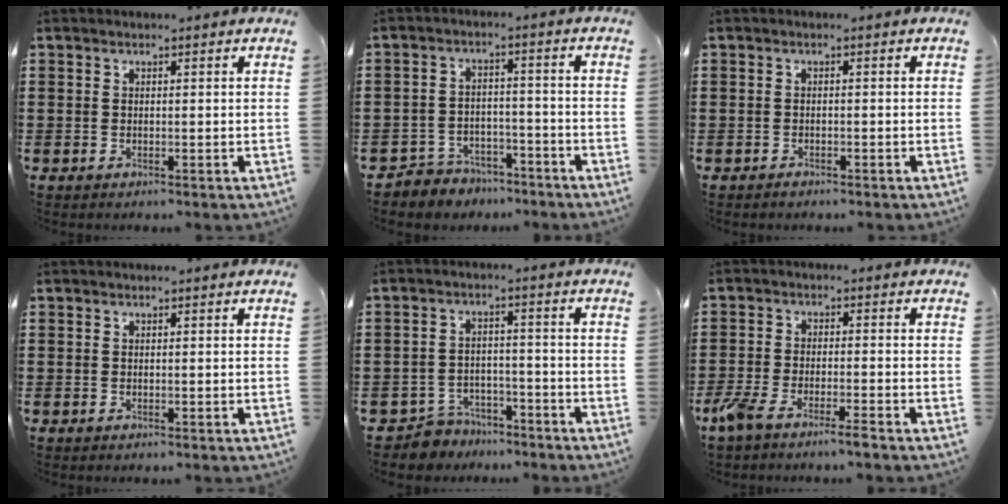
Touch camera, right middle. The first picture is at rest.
{"total": 4.1, "force": [-3.9, 1.3, -0.2], "torque": [-0.006, 0.007, -0.083]}
{"total": 0.9, "force": [-0.8, 0.4, 0.1], "torque": [-0.002, 0.002, -0.018]}
{"total": 0.0}
{"total": 5.0, "force": [-4.8, 1.3, 0.0], "torque": [-0.020, 0.007, -0.104]}
{"total": 4.4, "force": [-3.5, 0.4, 2.7], "torque": [-0.070, -0.011, -0.069]}